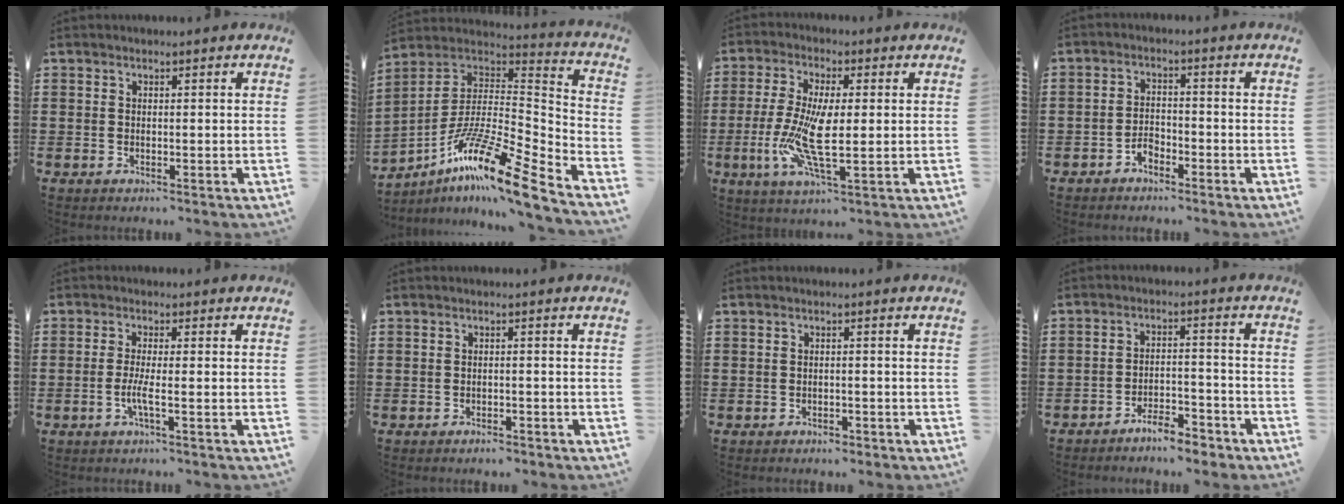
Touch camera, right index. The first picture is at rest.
{"total": 15.2, "force": [-10.4, 1.6, 11.0], "torque": [-0.201, 0.006, -0.192]}
{"total": 10.5, "force": [-1.3, 3.9, 9.7], "torque": [-0.210, -0.009, -0.026]}
{"total": 2.4, "force": [-1.9, 1.2, 0.7], "torque": [-0.019, 0.004, -0.040]}
{"total": 3.3, "force": [-1.1, 0.0, 3.0], "torque": [-0.069, -0.011, -0.026]}
{"total": 1.3, "force": [-1.3, 0.1, 0.2], "torque": [-0.007, 0.000, -0.026]}
{"total": 1.2, "force": [-1.2, 0.2, 0.1], "torque": [-0.007, 0.000, -0.026]}
{"total": 4.8, "force": [-4.5, 0.7, 1.3], "torque": [-0.022, 0.010, -0.090]}